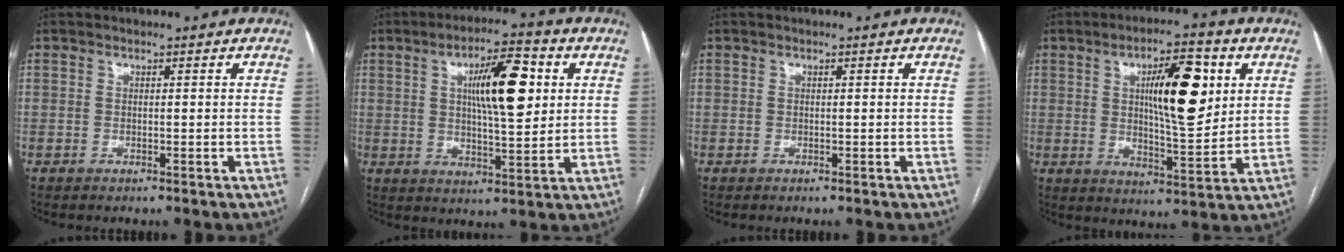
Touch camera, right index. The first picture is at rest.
{"total": 11.8, "force": [3.1, 2.8, 11.1], "torque": [-0.183, 0.011, 0.050]}
{"total": 0.0}
{"total": 13.0, "force": [3.6, 3.3, 12.0], "torque": [-0.191, 0.008, 0.060]}